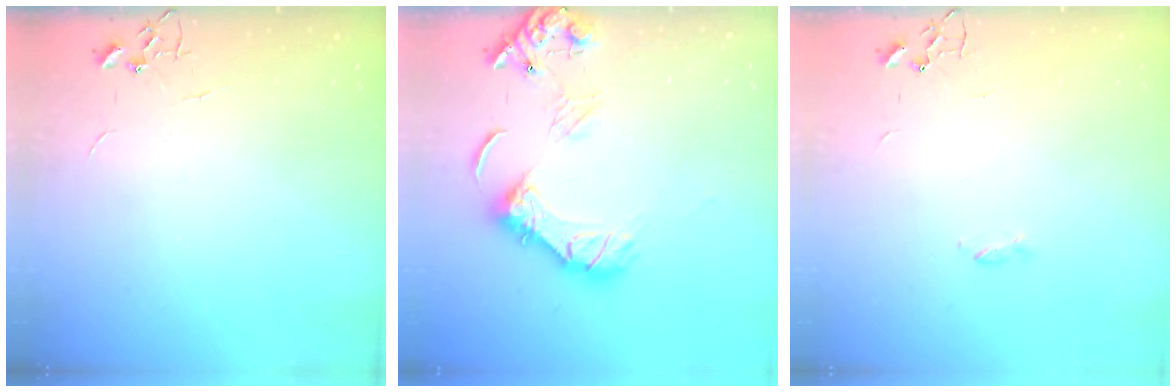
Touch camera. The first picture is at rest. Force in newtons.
{"total": 14.3, "press": 14.3, "slide": 1.6}
{"total": 2.4, "press": 2.4, "slide": 0.5}